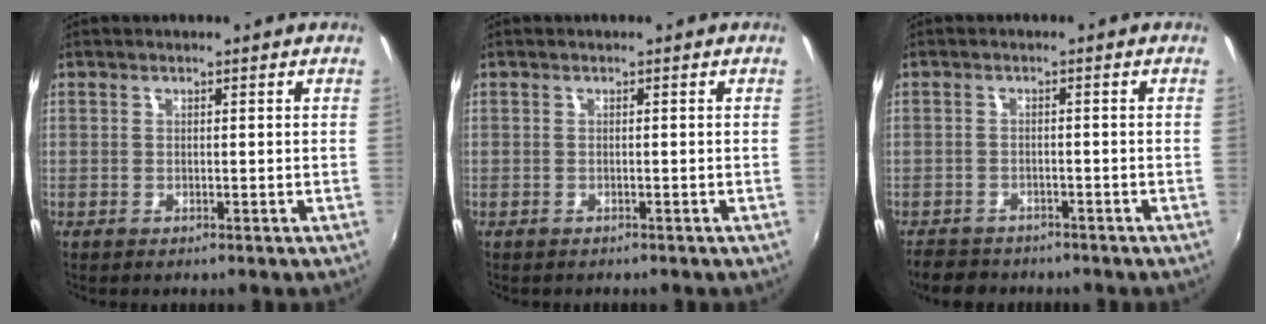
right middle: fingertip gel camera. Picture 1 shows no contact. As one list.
[{"total": 0.5, "force": [-0.5, 0.3, 0.0], "torque": [-0.002, -0.002, -0.007]}, {"total": 5.8, "force": [-4.9, 2.8, 1.3], "torque": [-0.044, -0.005, -0.081]}]